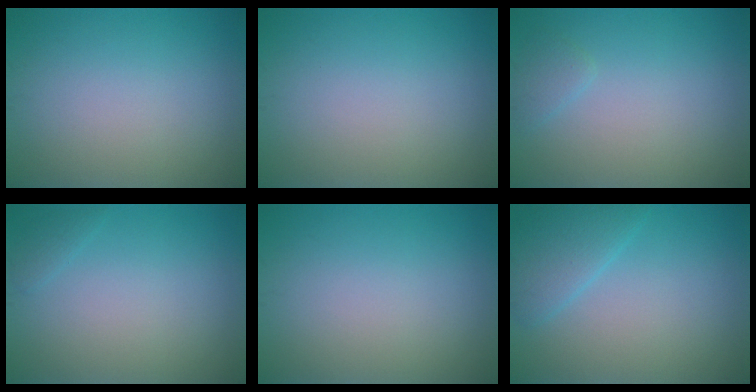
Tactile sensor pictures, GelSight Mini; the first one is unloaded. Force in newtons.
{"total": 0.0}
{"total": 1.0, "press": 1.0, "slide": 0.1}
{"total": 0.7, "press": 0.7, "slide": 0.0}
{"total": 0.0}
{"total": 2.8, "press": 2.8, "slide": 0.1}